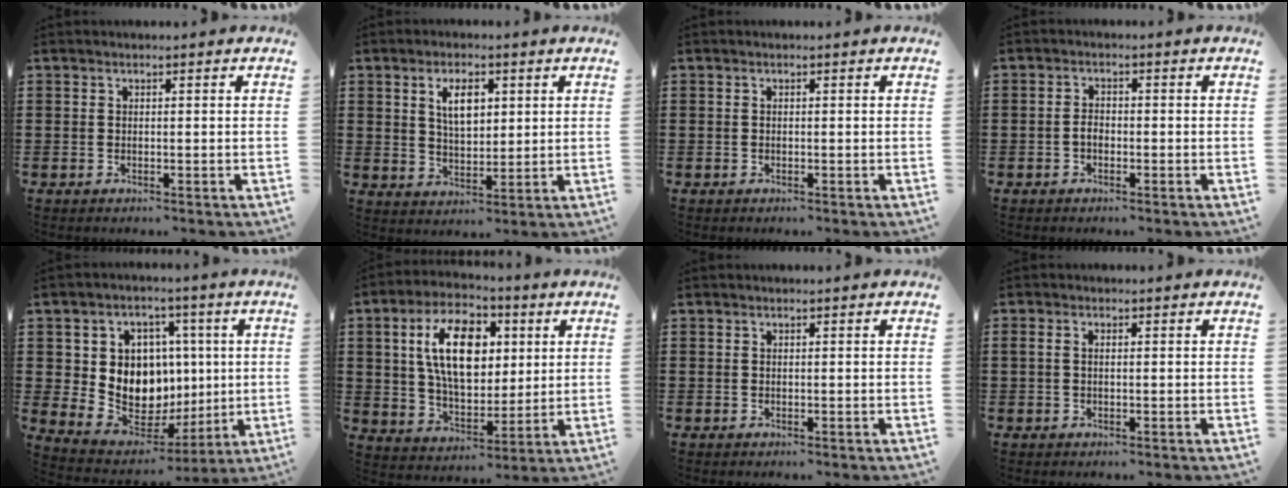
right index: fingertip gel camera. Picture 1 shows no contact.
{"total": 5.2, "force": [2.0, 2.7, 4.0], "torque": [-0.072, 0.004, 0.030]}
{"total": 0.0}
{"total": 1.8, "force": [-0.7, 1.0, 1.2], "torque": [-0.025, 0.002, -0.013]}
{"total": 9.9, "force": [1.9, 9.0, 3.7], "torque": [-0.095, -0.017, 0.047]}
{"total": 13.2, "force": [3.5, 7.4, 10.4], "torque": [-0.208, 0.015, 0.061]}
{"total": 0.0}
{"total": 2.3, "force": [-0.2, 1.3, 1.9], "torque": [-0.054, -0.001, -0.010]}